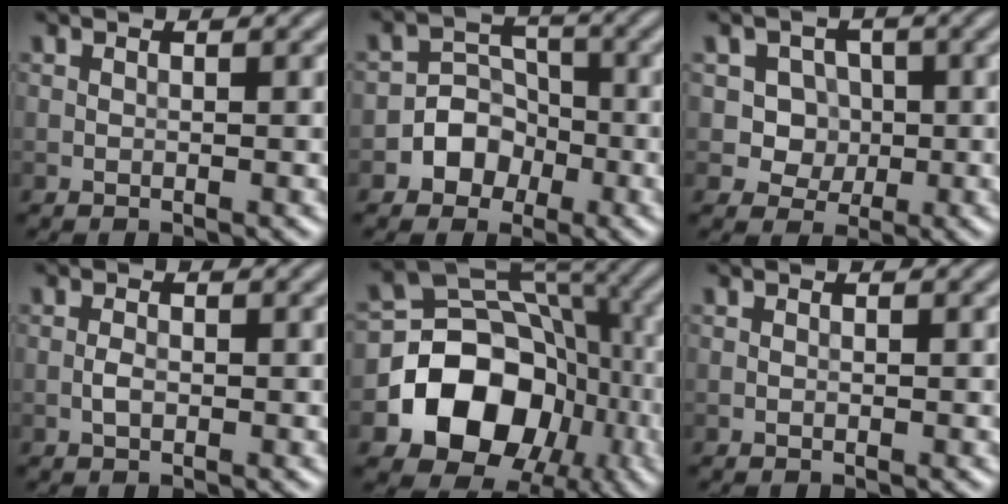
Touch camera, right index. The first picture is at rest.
{"total": 4.6, "force": [-2.1, 4.0, 1.2], "torque": [0.021, 0.013, -0.058]}
{"total": 3.7, "force": [0.2, 3.3, 1.5], "torque": [-0.007, 0.003, -0.004]}
{"total": 1.1, "force": [-0.3, 0.6, 0.9], "torque": [-0.018, 0.001, -0.008]}
{"total": 12.1, "force": [-3.8, 9.6, 6.3], "torque": [-0.096, -0.001, -0.067]}
{"total": 0.0}